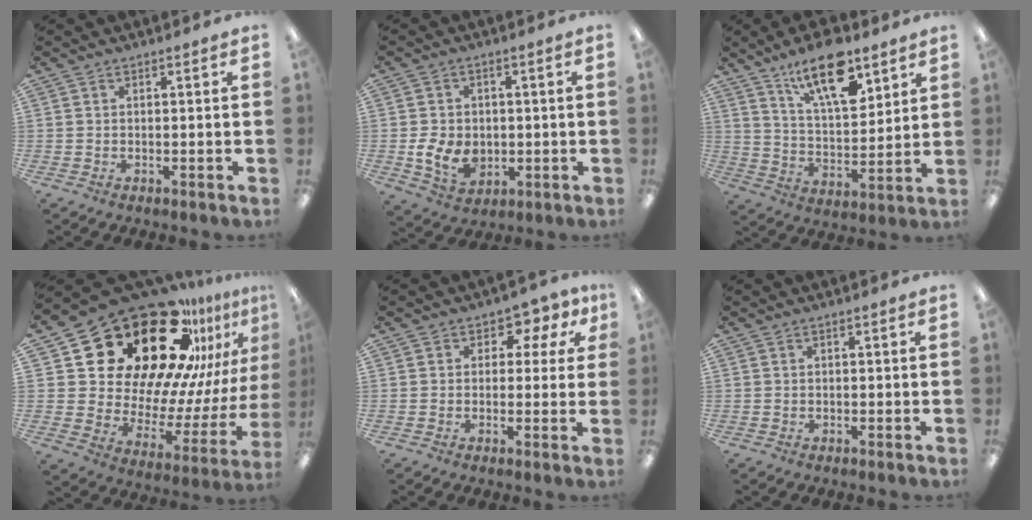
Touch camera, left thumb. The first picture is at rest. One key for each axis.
{"total": 8.5, "fx": -1.5, "fy": 6.8, "fz": 4.9, "tx": -0.086, "ty": 0.014, "tz": -0.020}
{"total": 16.4, "fx": 10.9, "fy": 6.4, "fz": 10.5, "tx": -0.167, "ty": -0.052, "tz": 0.182}
{"total": 34.3, "fx": 21.4, "fy": 18.1, "fz": 19.7, "tx": -0.296, "ty": -0.171, "tz": 0.409}
{"total": 4.8, "fx": 1.5, "fy": 3.8, "fz": 2.4, "tx": -0.034, "ty": 0.002, "tz": 0.023}
{"total": 0.0}